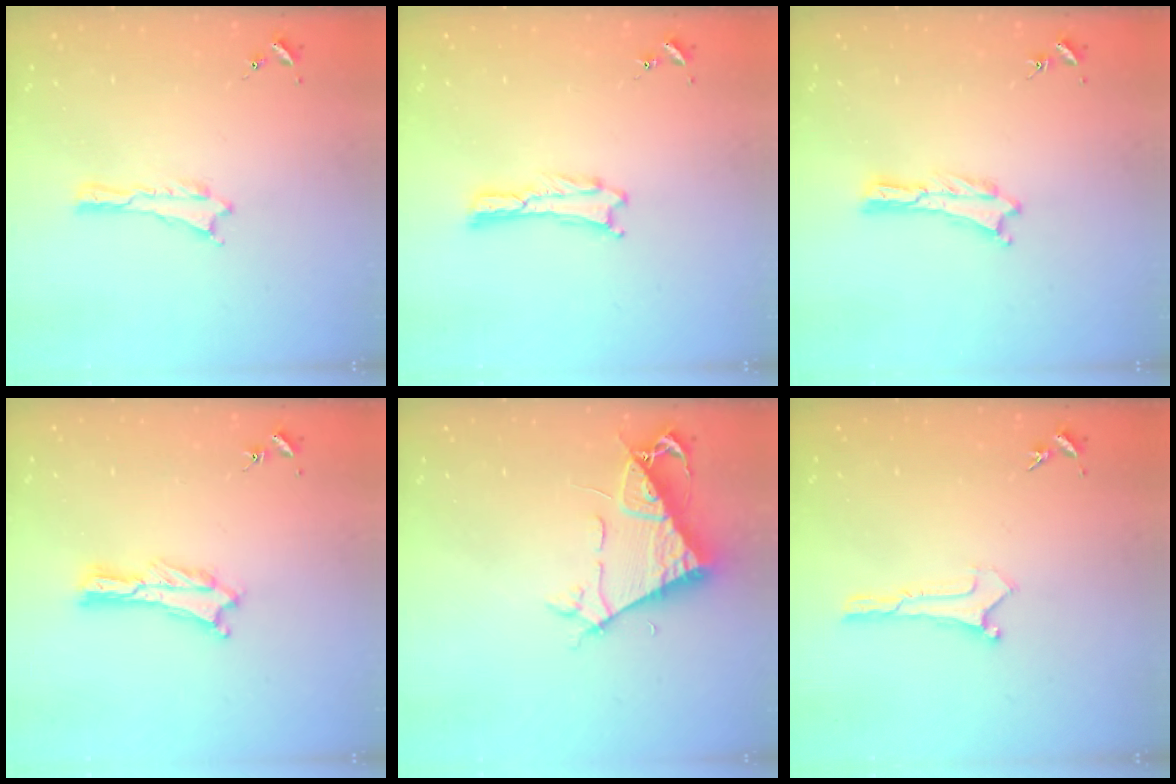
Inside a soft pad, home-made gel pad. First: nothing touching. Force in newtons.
{"total": 0.0}
{"total": 0.0}
{"total": 0.9, "press": 0.9, "slide": 0.2}
{"total": 7.2, "press": 7.2, "slide": 0.9}
{"total": 0.0}